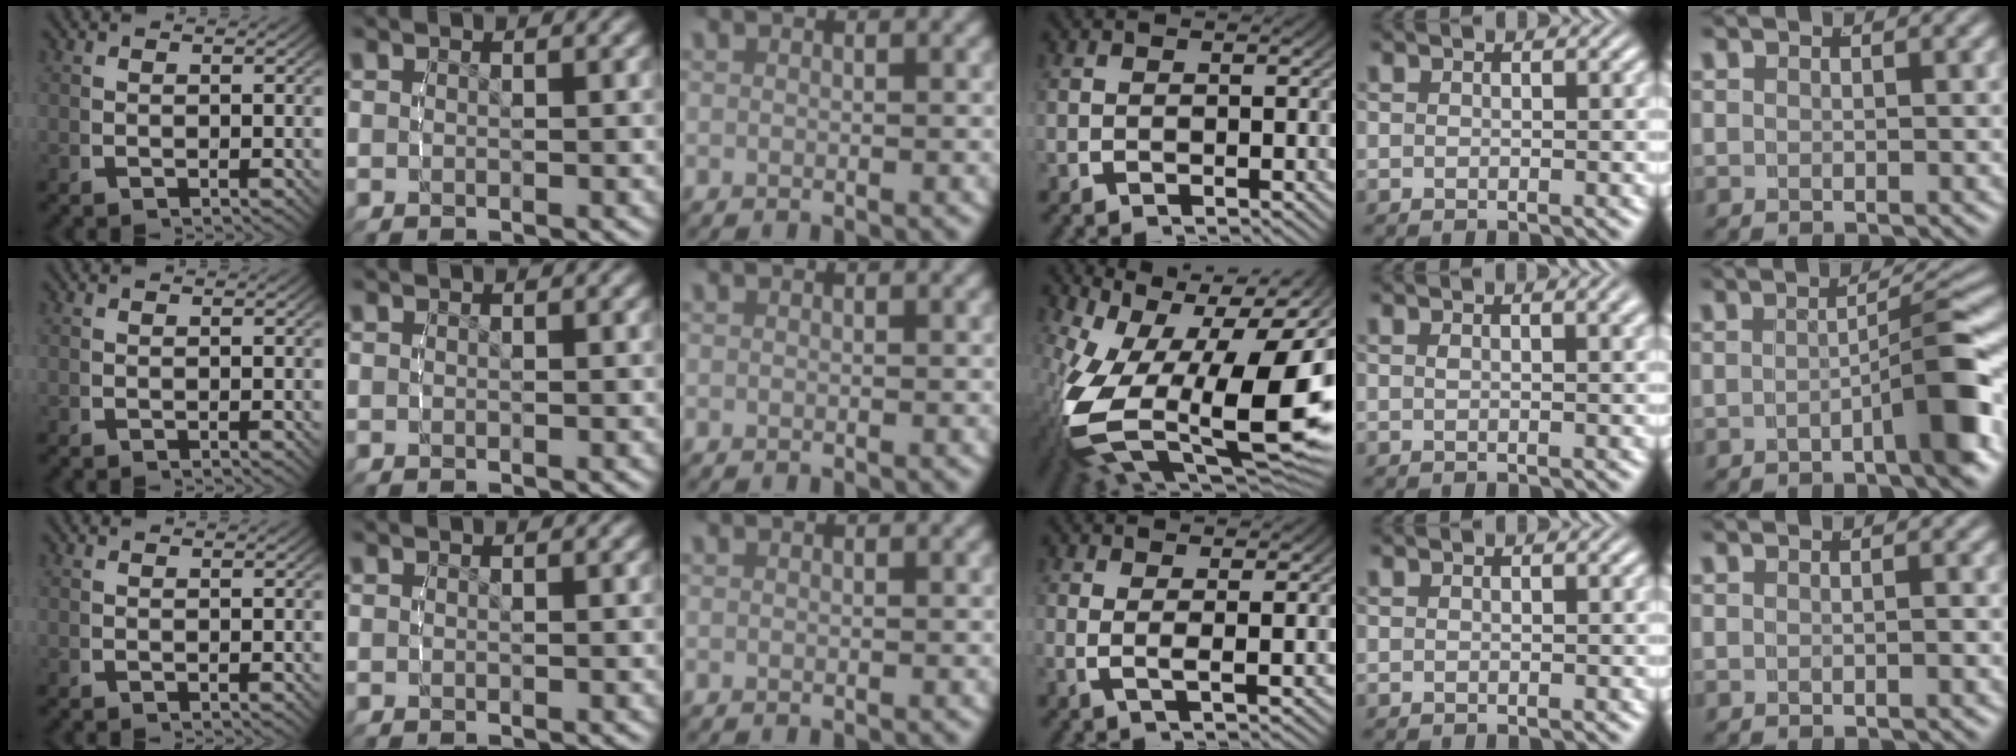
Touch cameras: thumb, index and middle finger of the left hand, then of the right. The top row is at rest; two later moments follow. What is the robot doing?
{"motion": "lift_and_place", "object": "button"}